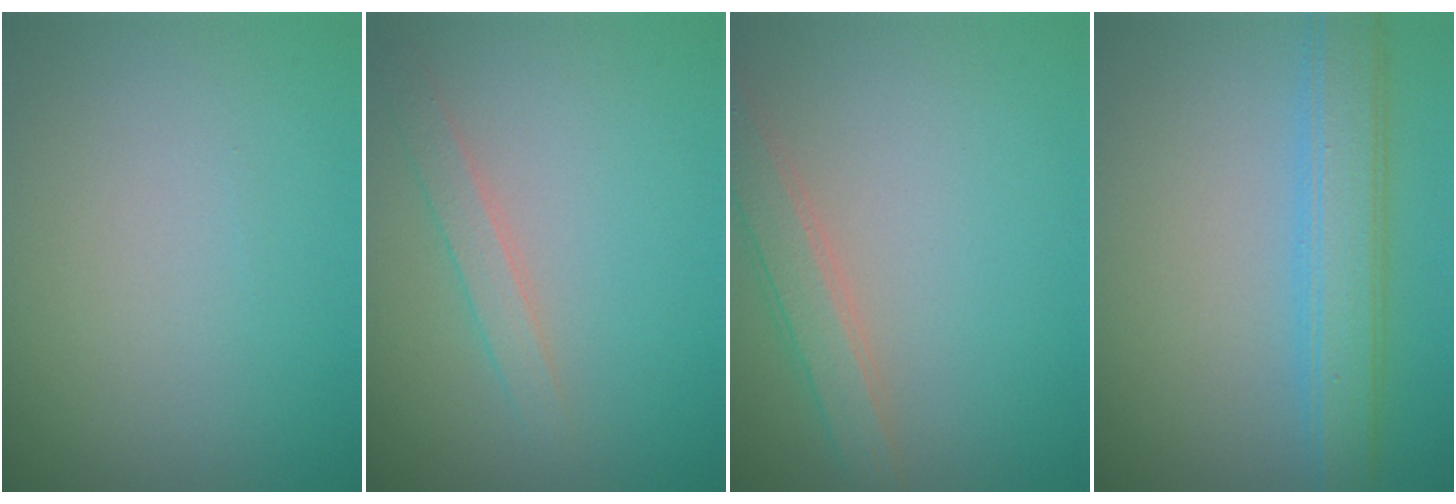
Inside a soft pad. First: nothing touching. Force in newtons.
{"total": 1.8, "press": 1.8, "slide": 0.1}
{"total": 2.9, "press": 2.9, "slide": 0.2}
{"total": 4.8, "press": 4.8, "slide": 0.3}